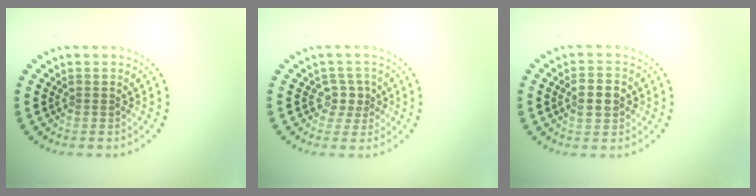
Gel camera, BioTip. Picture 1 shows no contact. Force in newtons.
{"total": 1.7, "press": 1.3, "slide": 1.2}
{"total": 2.6, "press": 2.6, "slide": 0.2}